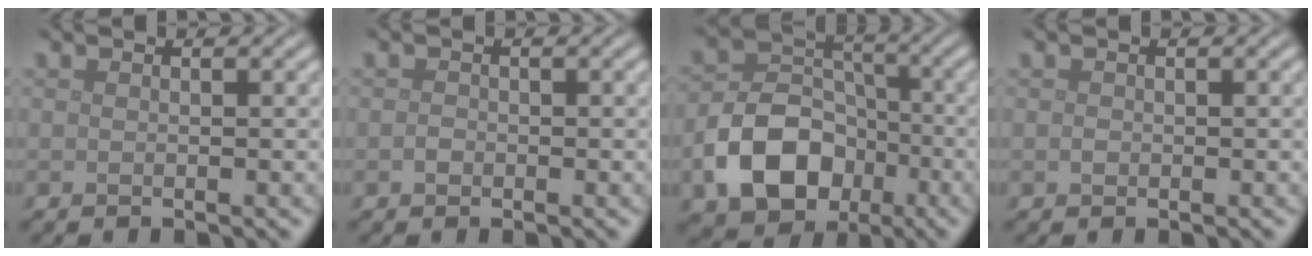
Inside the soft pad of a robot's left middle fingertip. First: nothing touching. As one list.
[{"total": 0.8, "force": [-0.3, 0.7, 0.3], "torque": [-0.007, -0.001, -0.009]}, {"total": 8.8, "force": [-3.5, 6.4, 4.9], "torque": [-0.089, -0.006, -0.066]}, {"total": 0.6, "force": [-0.1, 0.5, 0.2], "torque": [-0.004, -0.002, -0.003]}]